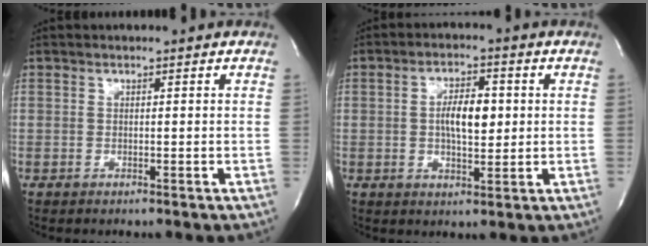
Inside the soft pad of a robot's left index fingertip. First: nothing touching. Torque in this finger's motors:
{"motor_torque": [0.38, 0.33, 0.10, 0.09]}